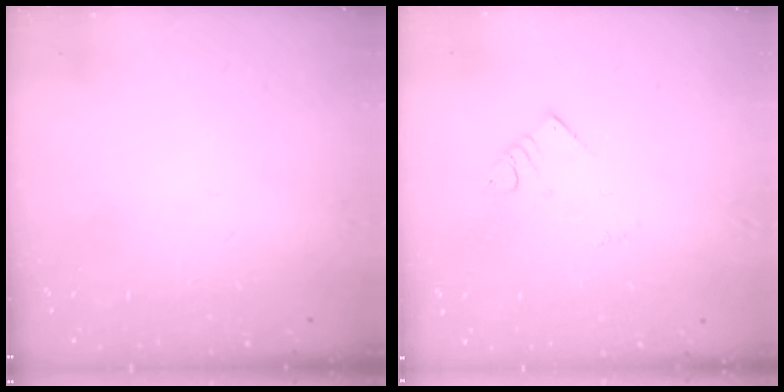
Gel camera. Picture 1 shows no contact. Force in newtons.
{"total": 2.6, "press": 2.6, "slide": 0.1}